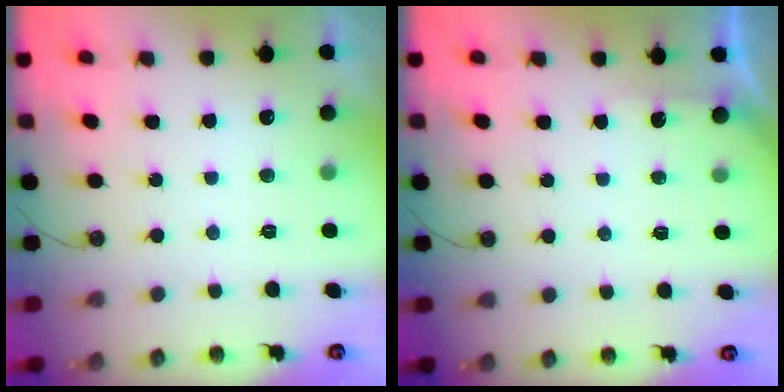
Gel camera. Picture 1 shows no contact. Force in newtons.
{"total": 2.1, "press": 2.1, "slide": 0.2}